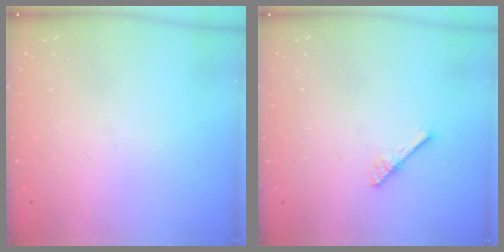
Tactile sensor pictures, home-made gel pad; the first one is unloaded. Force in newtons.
{"total": 4.2, "press": 4.2, "slide": 0.4}